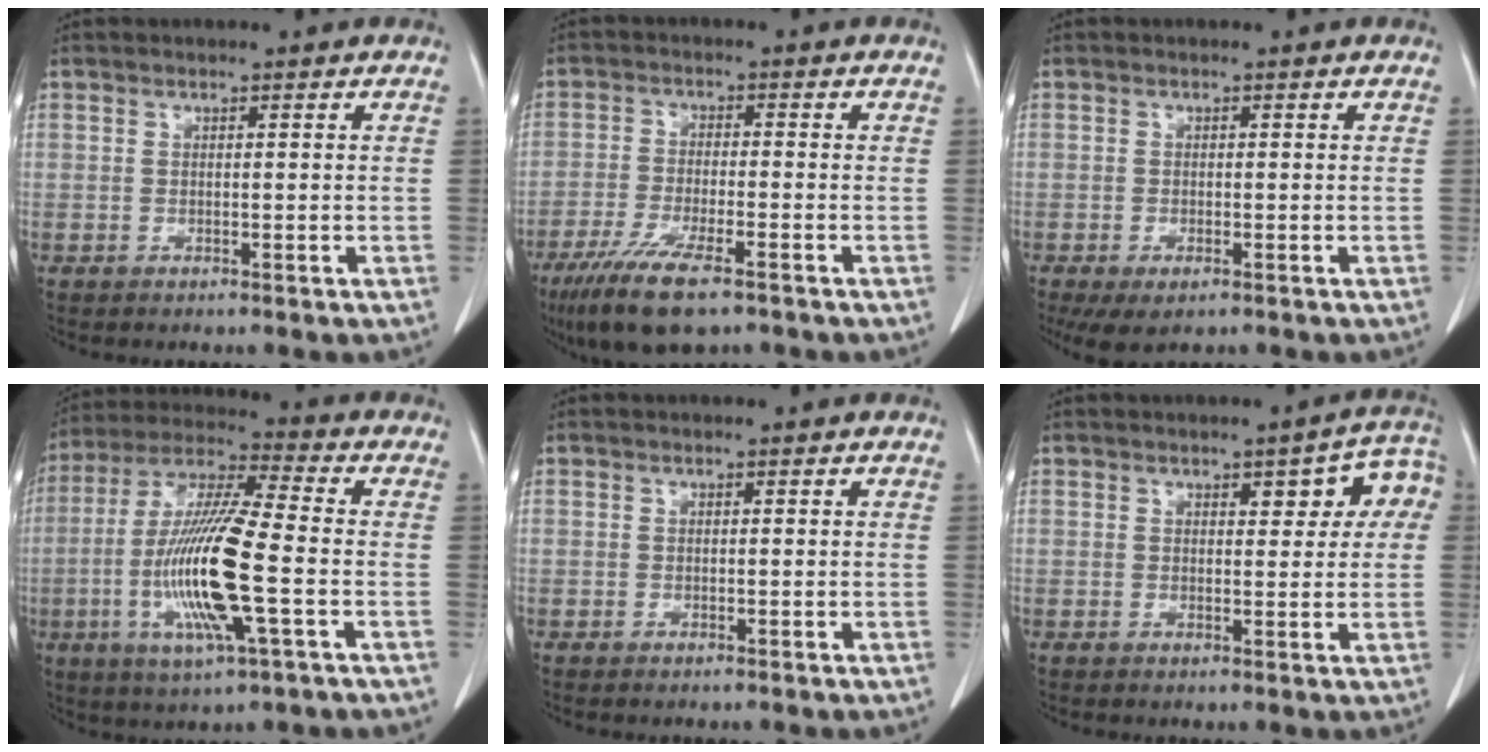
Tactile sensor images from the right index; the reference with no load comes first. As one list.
[{"total": 10.1, "force": [-6.7, 1.9, 7.3], "torque": [-0.132, -0.023, -0.112]}, {"total": 3.8, "force": [-2.1, 1.5, 2.8], "torque": [-0.047, -0.008, -0.027]}, {"total": 16.4, "force": [-3.5, 1.1, 15.9], "torque": [-0.327, -0.013, -0.069]}, {"total": 0.0}, {"total": 6.3, "force": [2.0, 2.4, 5.5], "torque": [-0.055, 0.022, 0.021]}]